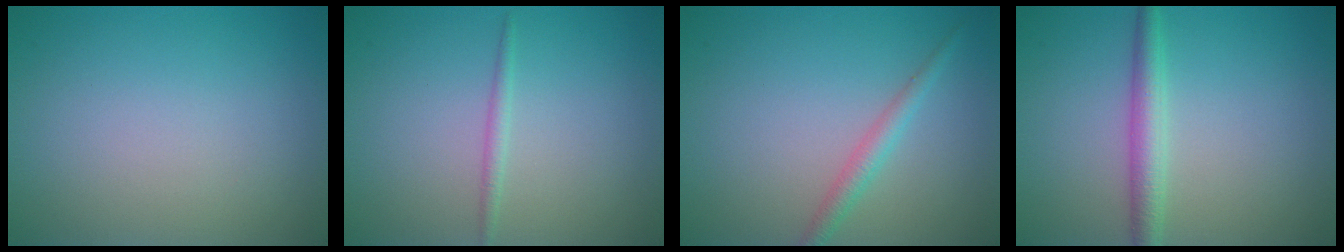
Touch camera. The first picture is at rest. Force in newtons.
{"total": 1.0, "press": 1.0, "slide": 0.0}
{"total": 1.8, "press": 1.8, "slide": 0.1}
{"total": 2.7, "press": 2.7, "slide": 0.0}